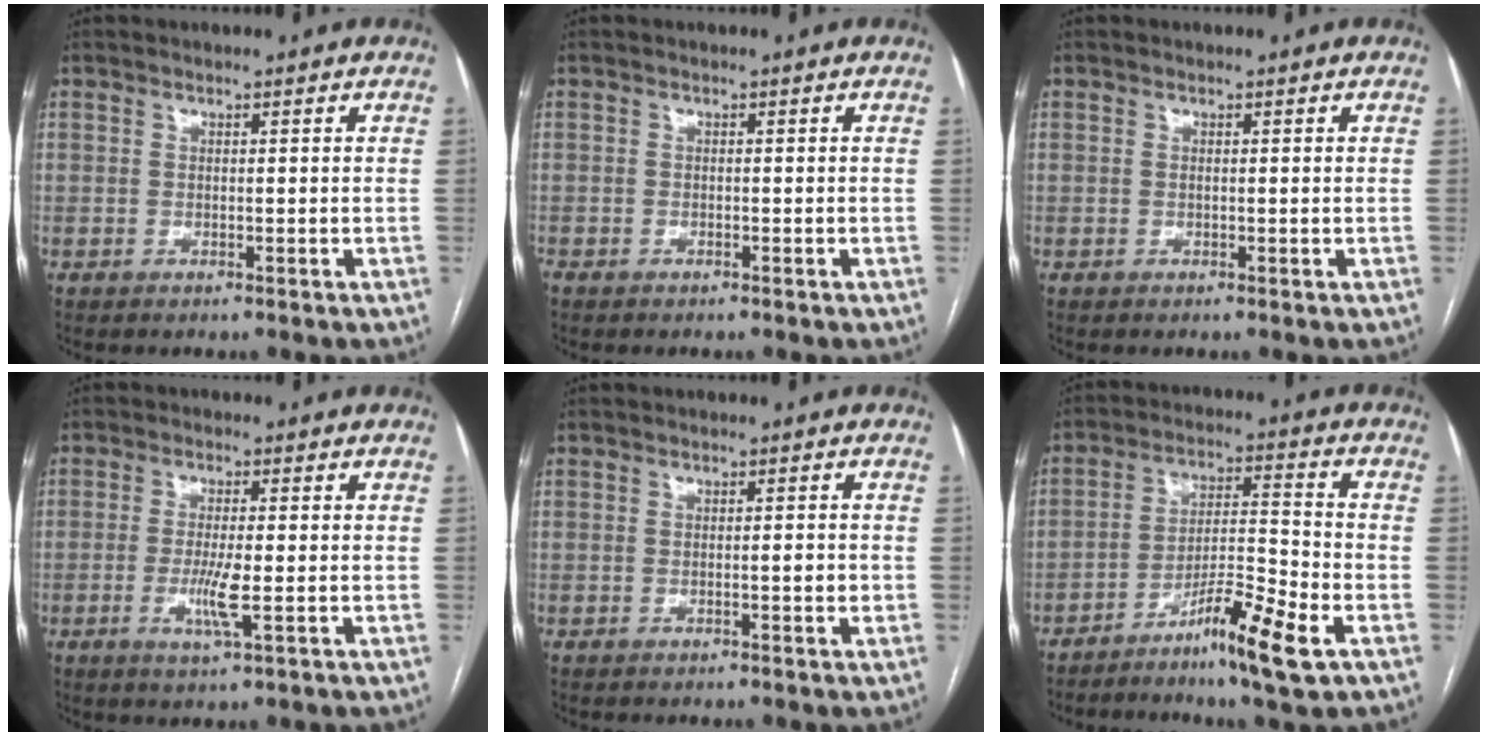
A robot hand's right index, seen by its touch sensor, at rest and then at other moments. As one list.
[{"total": 0.8, "force": [-0.7, 0.3, 0.2], "torque": [-0.006, 0.000, -0.013]}, {"total": 0.0}, {"total": 4.9, "force": [-1.1, 0.3, 4.7], "torque": [-0.097, -0.010, -0.019]}, {"total": 1.5, "force": [-0.4, 0.3, 1.5], "torque": [-0.024, 0.000, -0.007]}, {"total": 10.7, "force": [-6.0, 0.2, 8.8], "torque": [-0.156, -0.010, -0.107]}]